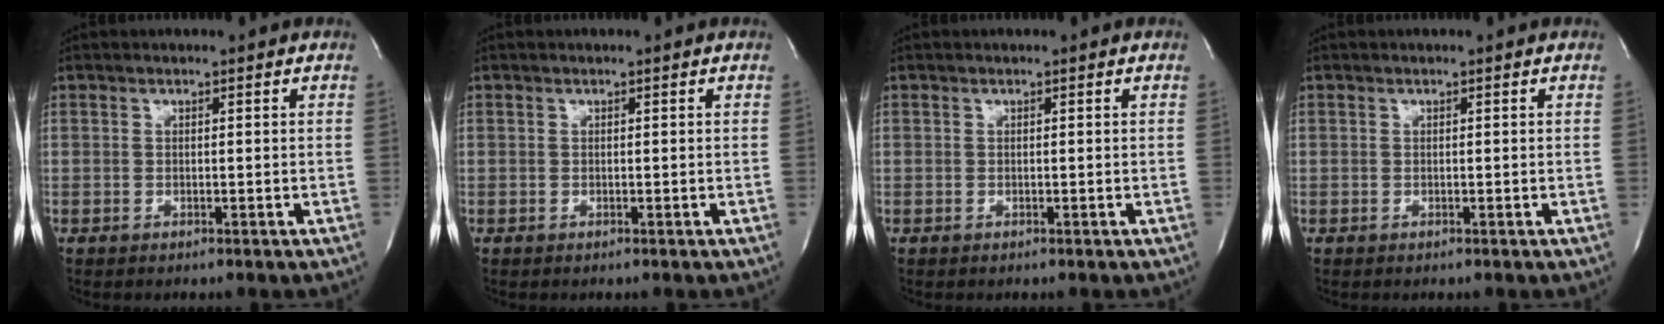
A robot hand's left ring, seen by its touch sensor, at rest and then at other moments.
{"total": 0.0}
{"total": 0.0}
{"total": 0.0}